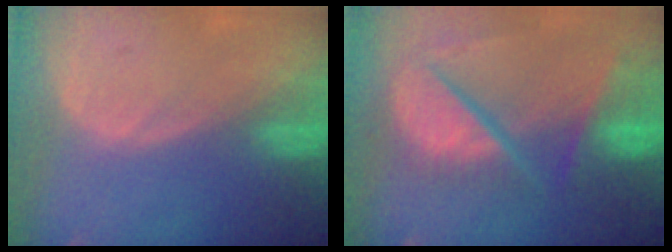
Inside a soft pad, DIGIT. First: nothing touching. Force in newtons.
{"total": 11.0, "press": 9.1, "slide": 6.2}